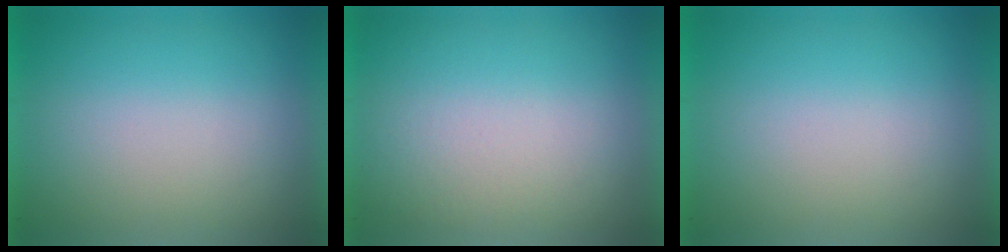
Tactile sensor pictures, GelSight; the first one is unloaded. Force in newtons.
{"total": 1.4}
{"total": 0.0}